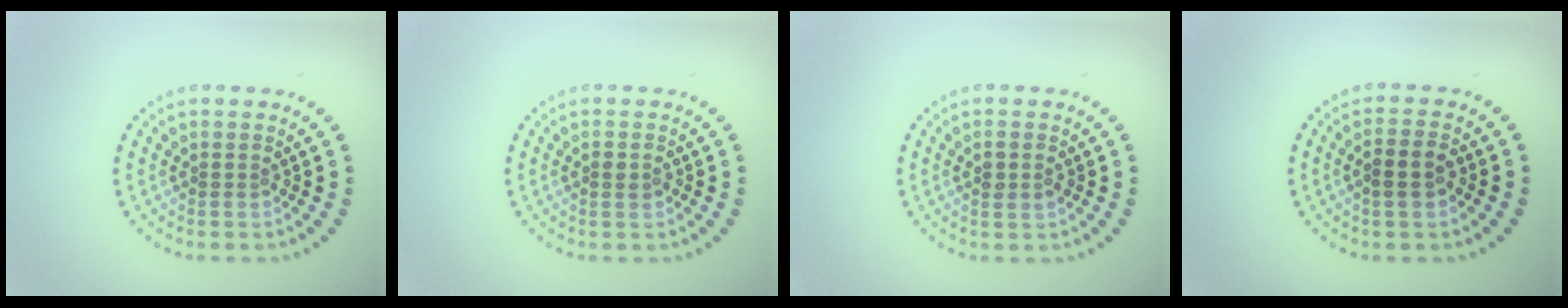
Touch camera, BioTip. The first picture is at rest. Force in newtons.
{"total": 1.0, "press": 1.0, "slide": 0.1}
{"total": 1.4, "press": 1.4, "slide": 0.3}
{"total": 2.4, "press": 2.3, "slide": 0.7}